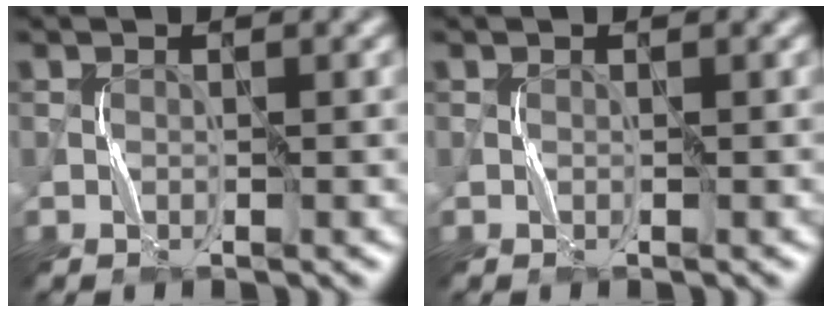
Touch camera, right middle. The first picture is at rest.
{"total": 0.0}